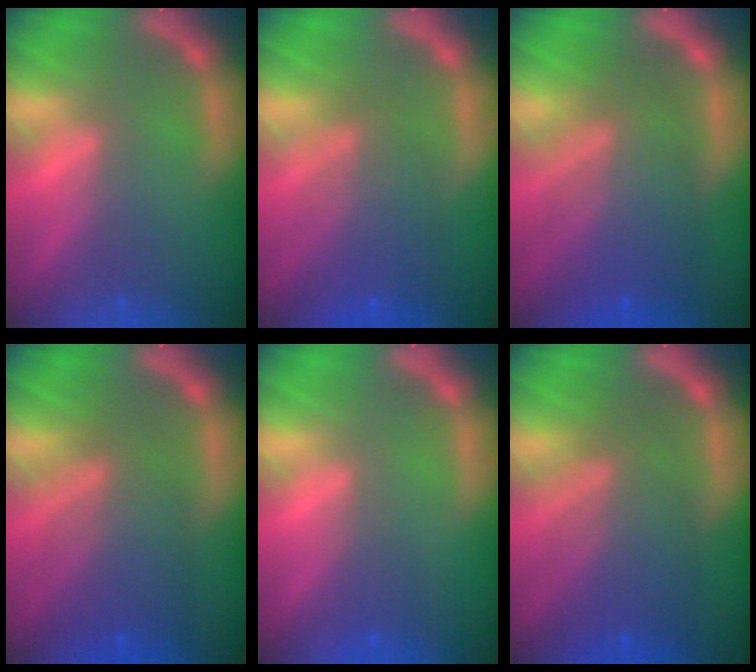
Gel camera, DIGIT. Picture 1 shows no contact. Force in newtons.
{"total": 6.0}
{"total": 8.5}
{"total": 7.1}
{"total": 1.5}
{"total": 7.6}